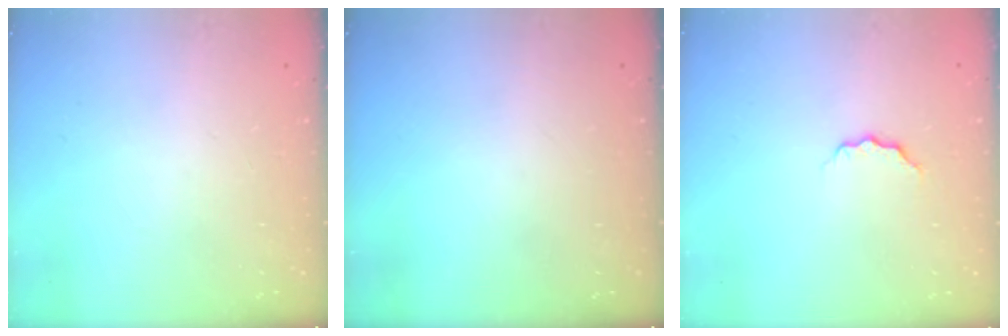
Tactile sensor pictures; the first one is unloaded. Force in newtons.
{"total": 0.0}
{"total": 3.8, "press": 3.8, "slide": 0.5}